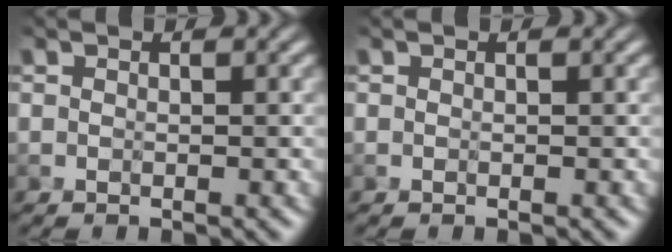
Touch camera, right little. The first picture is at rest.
{"total": 0.0}